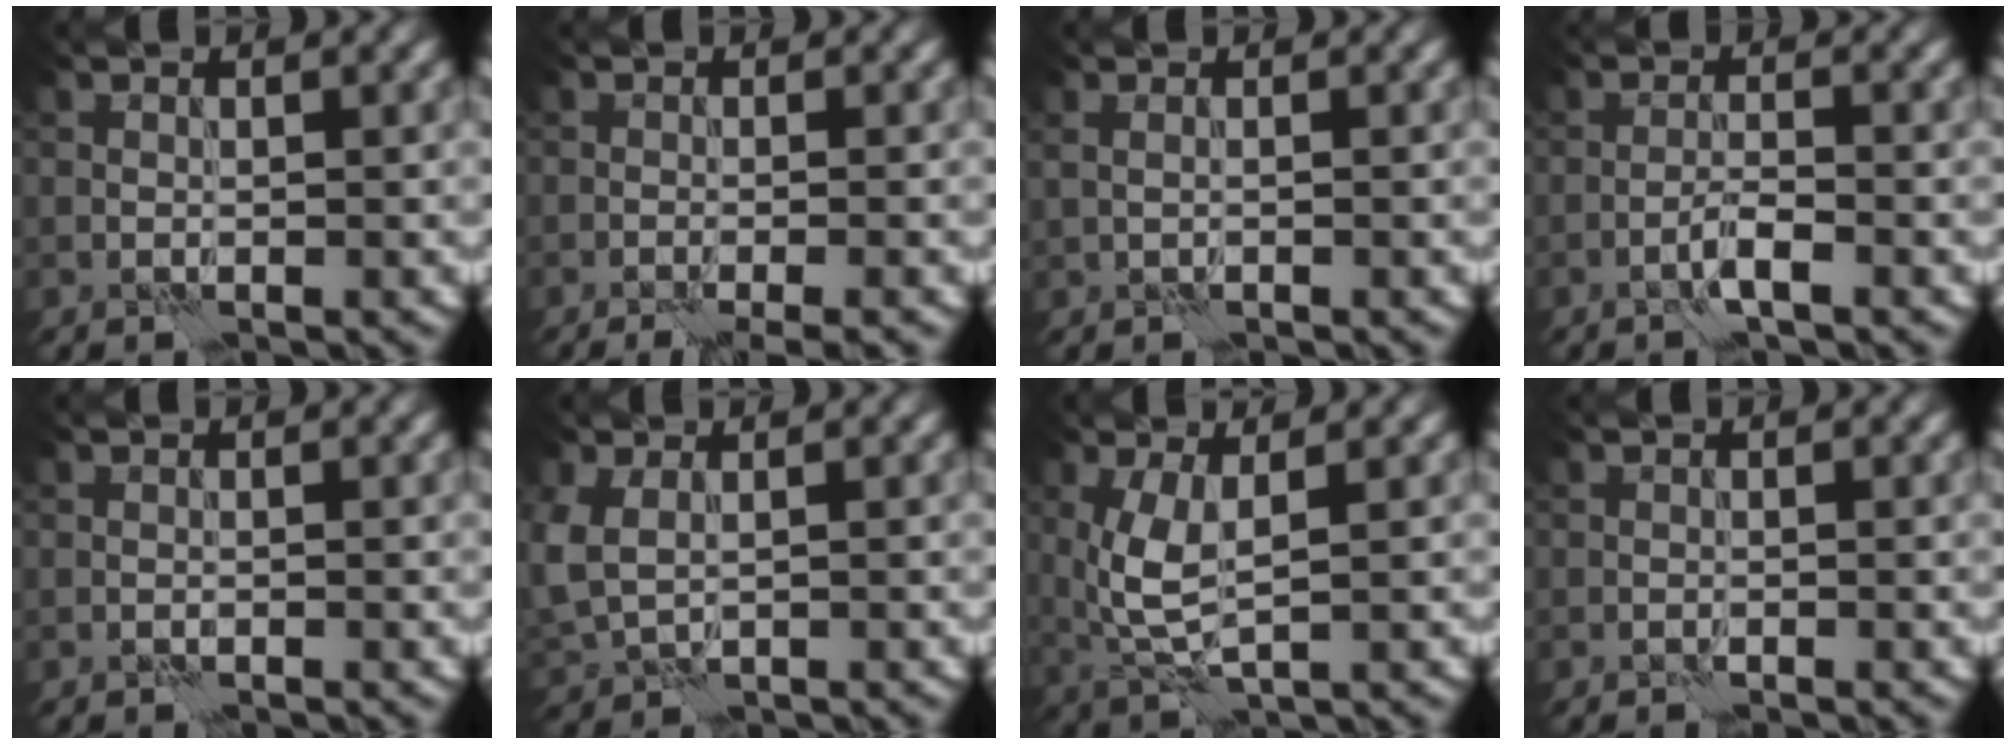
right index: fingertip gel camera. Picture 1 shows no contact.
{"total": 3.6, "force": [-1.8, 1.1, 3.0], "torque": [-0.024, 0.005, -0.025]}
{"total": 0.8, "force": [0.5, 0.3, 0.5], "torque": [-0.008, 0.000, 0.006]}
{"total": 1.8, "force": [-1.0, 0.1, 1.5], "torque": [-0.028, 0.009, -0.021]}
{"total": 0.0}
{"total": 3.6, "force": [0.8, 2.7, 2.3], "torque": [-0.067, -0.004, 0.027]}
{"total": 4.2, "force": [0.7, 1.6, 3.8], "torque": [-0.093, -0.002, 0.018]}
{"total": 0.0}